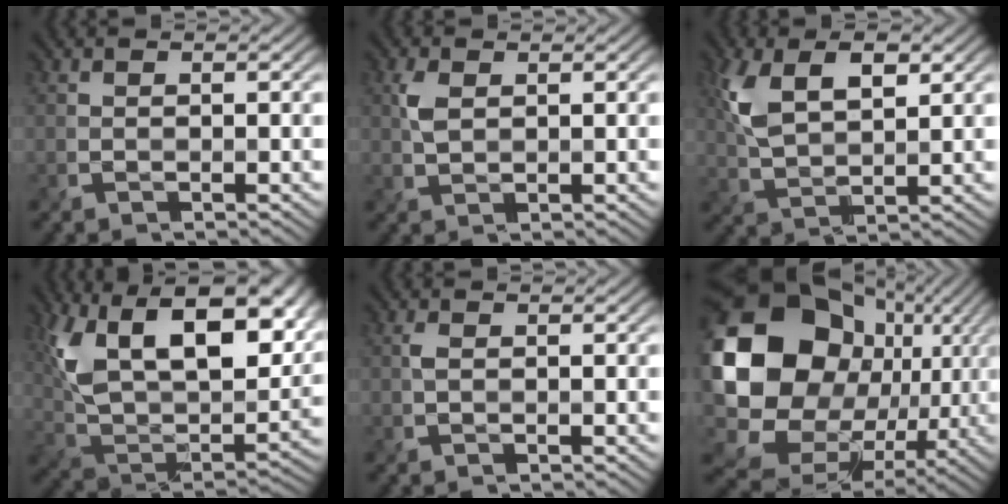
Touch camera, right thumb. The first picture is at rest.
{"total": 2.2, "force": [0.7, 1.4, 1.6], "torque": [-0.049, 0.002, 0.018]}
{"total": 8.1, "force": [3.0, 4.2, 6.3], "torque": [-0.145, 0.002, 0.057]}
{"total": 19.4, "force": [8.4, 10.6, 13.8], "torque": [-0.263, 0.011, 0.138]}
{"total": 0.9, "force": [0.0, 0.5, 0.8], "torque": [-0.023, 0.001, 0.001]}
{"total": 22.4, "force": [2.5, 19.1, 11.4], "torque": [-0.295, -0.023, 0.072]}